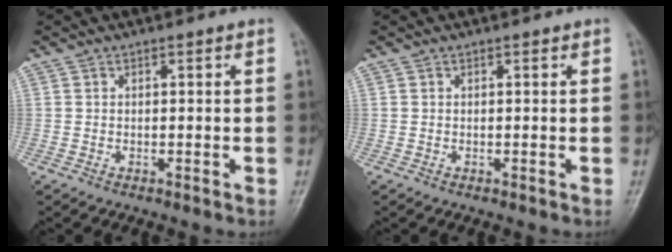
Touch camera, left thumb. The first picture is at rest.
{"total": 0.0}